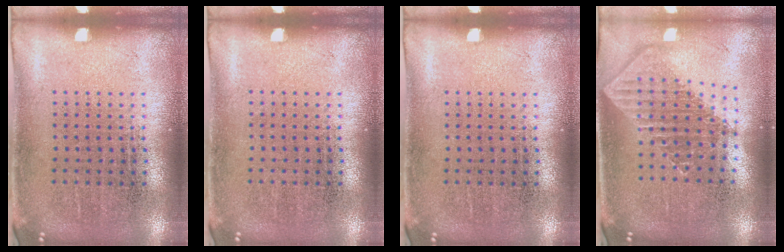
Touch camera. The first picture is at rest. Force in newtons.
{"total": 0.0}
{"total": 0.0}
{"total": 1.9, "press": 1.5, "slide": 1.1}